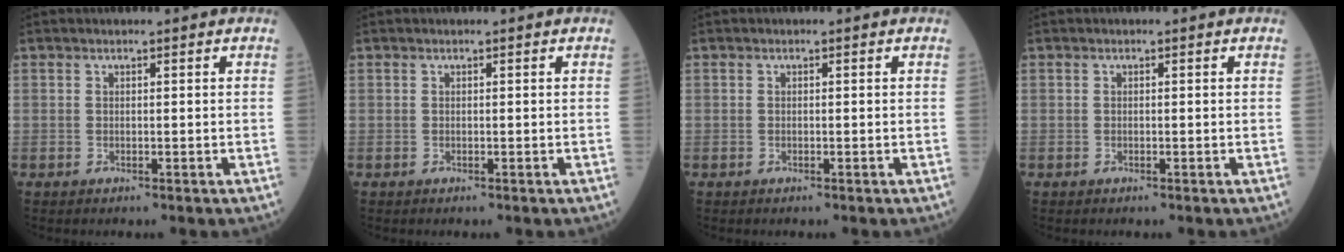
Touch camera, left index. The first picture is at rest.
{"total": 0.0}
{"total": 0.0}
{"total": 0.0}